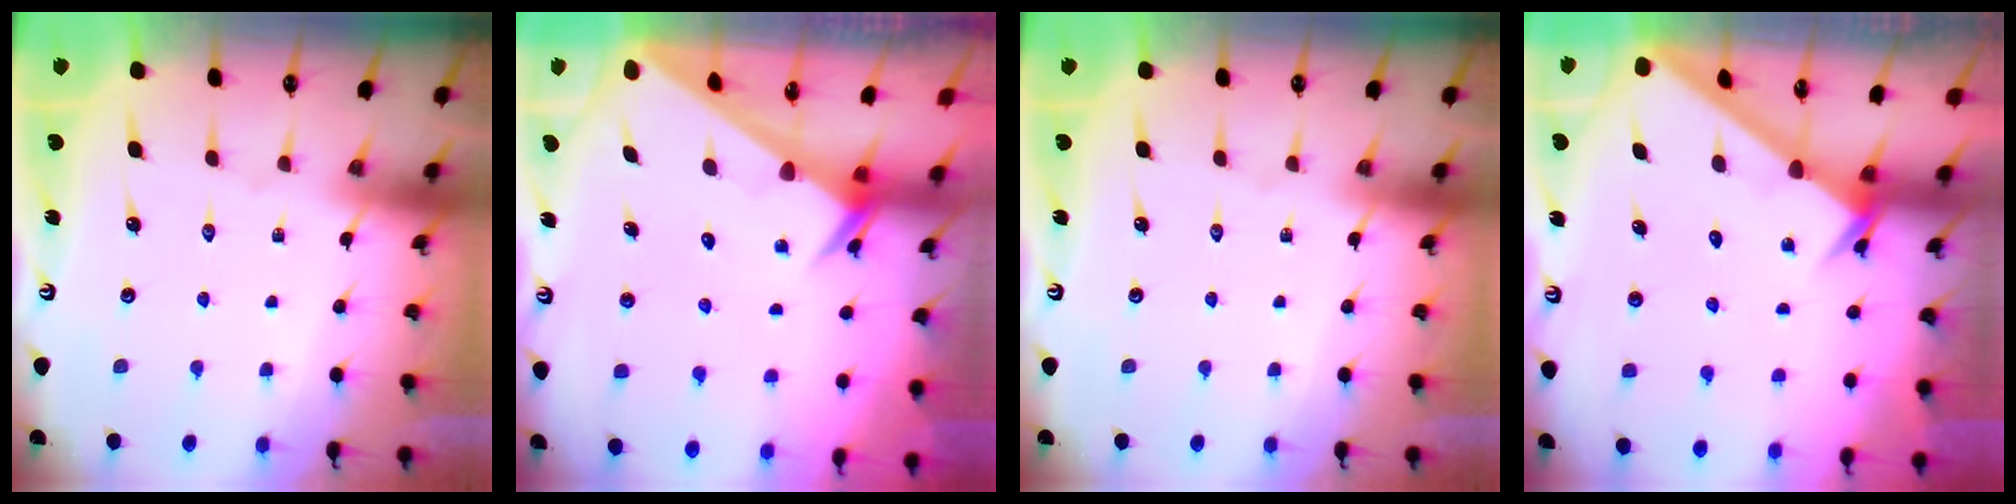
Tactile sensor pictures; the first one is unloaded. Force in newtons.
{"total": 2.5, "press": 2.5, "slide": 0.0}
{"total": 0.0}
{"total": 2.6, "press": 2.6, "slide": 0.1}